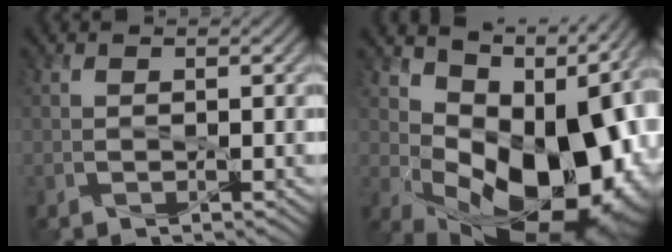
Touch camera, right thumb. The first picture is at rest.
{"total": 16.5, "force": [0.9, 10.1, 13.0], "torque": [-0.179, -0.030, 0.055]}